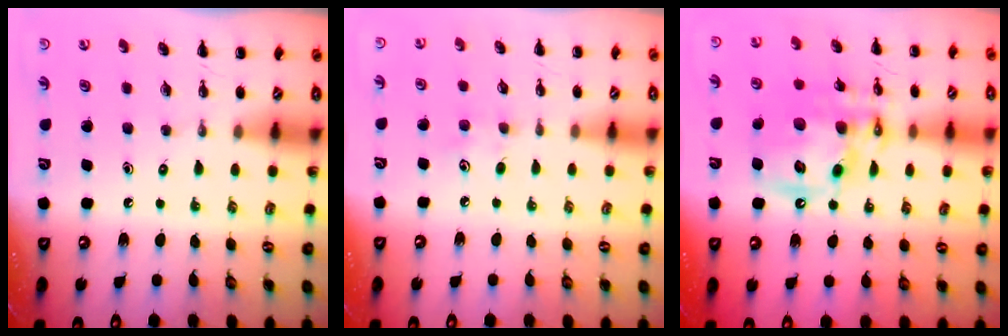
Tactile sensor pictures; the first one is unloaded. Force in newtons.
{"total": 2.8, "press": 2.7, "slide": 0.7}
{"total": 16.7, "press": 16.4, "slide": 3.3}